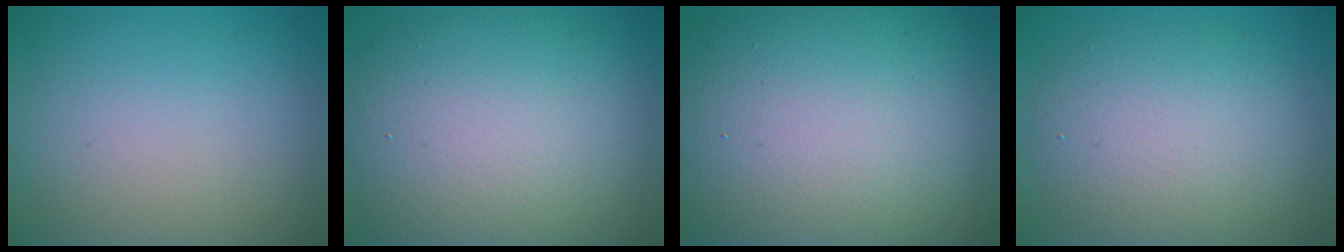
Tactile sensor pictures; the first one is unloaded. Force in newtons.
{"total": 12.3, "press": 12.3, "slide": 0.6}
{"total": 18.7, "press": 18.7, "slide": 1.0}
{"total": 6.9, "press": 6.9, "slide": 0.3}